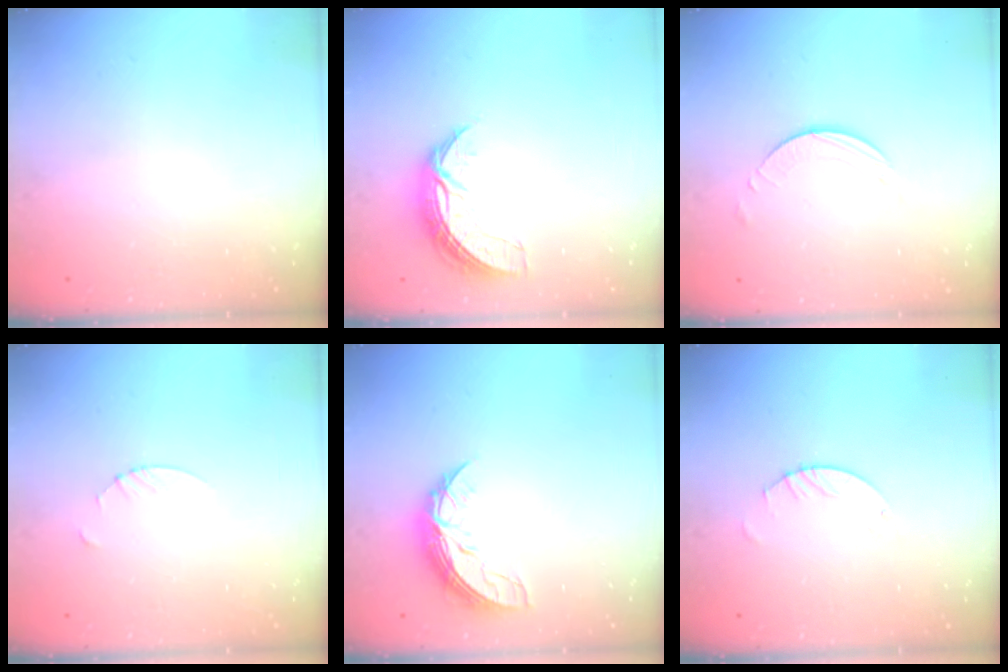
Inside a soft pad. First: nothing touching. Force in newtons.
{"total": 7.4, "press": 7.4, "slide": 0.5}
{"total": 1.9, "press": 1.9, "slide": 0.2}
{"total": 2.7, "press": 2.7, "slide": 0.3}
{"total": 8.0, "press": 8.0, "slide": 0.5}
{"total": 2.5, "press": 2.5, "slide": 0.1}